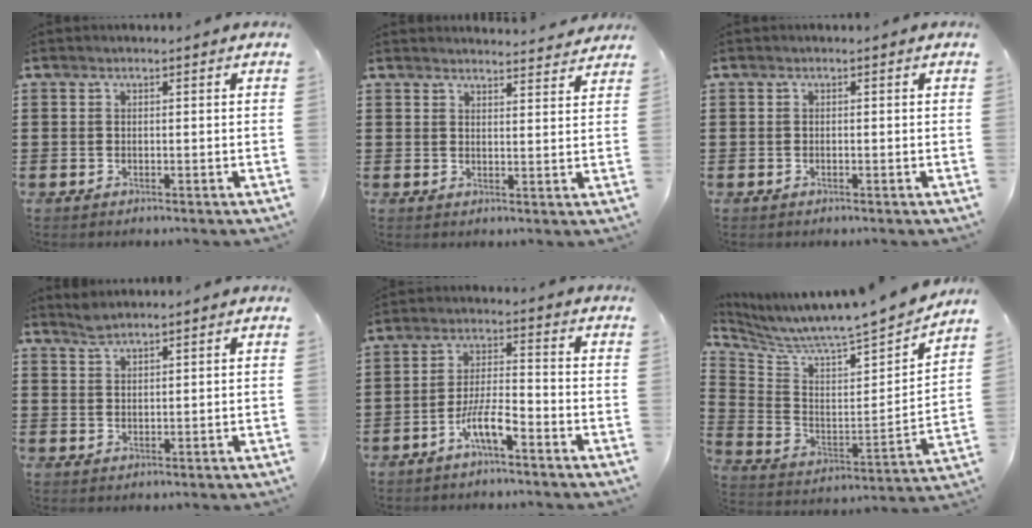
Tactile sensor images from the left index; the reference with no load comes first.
{"total": 3.1, "force": [3.1, -0.1, 0.2], "torque": [-0.006, -0.017, 0.055]}
{"total": 0.0}
{"total": 2.0, "force": [1.9, 0.2, 0.7], "torque": [-0.017, 0.001, 0.036]}
{"total": 6.4, "force": [-4.1, 1.2, 4.7], "torque": [-0.105, -0.001, -0.081]}
{"total": 5.9, "force": [5.7, -0.9, 1.2], "torque": [-0.059, -0.068, 0.086]}